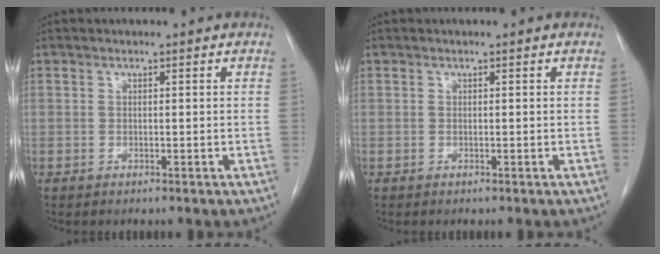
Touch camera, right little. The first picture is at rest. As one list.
[{"total": 0.0}]